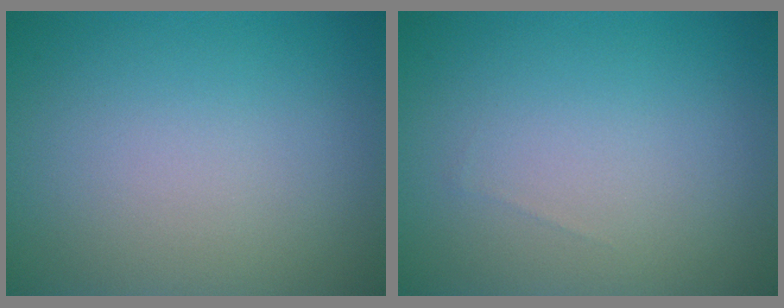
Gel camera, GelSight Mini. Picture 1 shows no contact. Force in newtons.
{"total": 0.0}